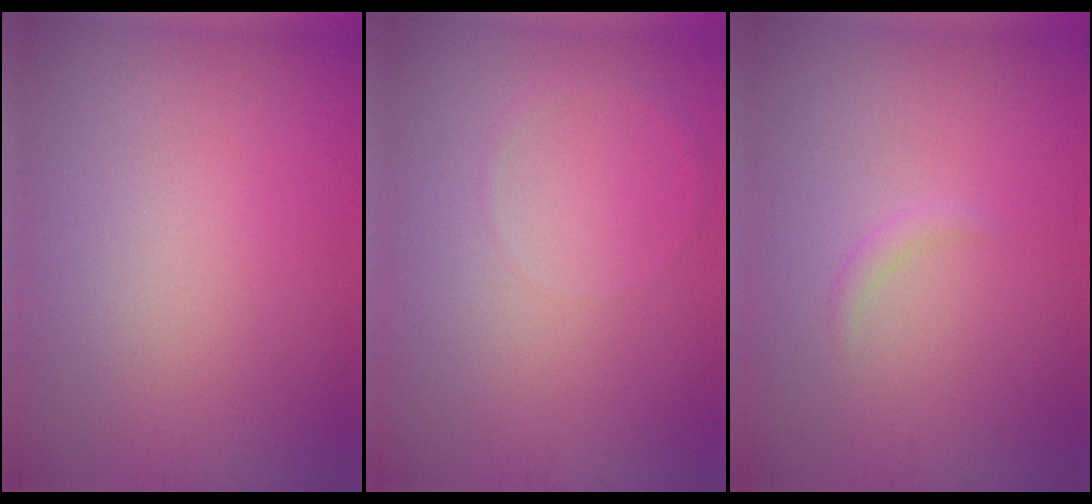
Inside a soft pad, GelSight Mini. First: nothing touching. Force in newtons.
{"total": 0.6, "press": 0.6, "slide": 0.1}
{"total": 0.8, "press": 0.8, "slide": 0.1}